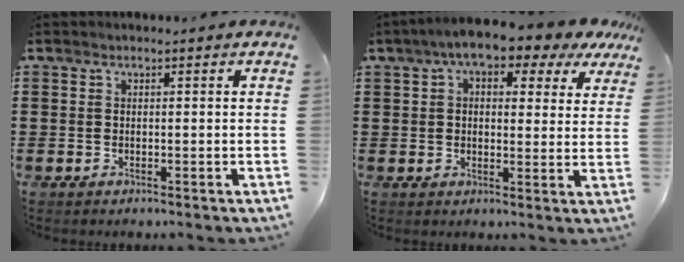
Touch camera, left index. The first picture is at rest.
{"total": 6.9, "force": [5.0, 2.1, 4.3], "torque": [-0.077, -0.014, 0.081]}